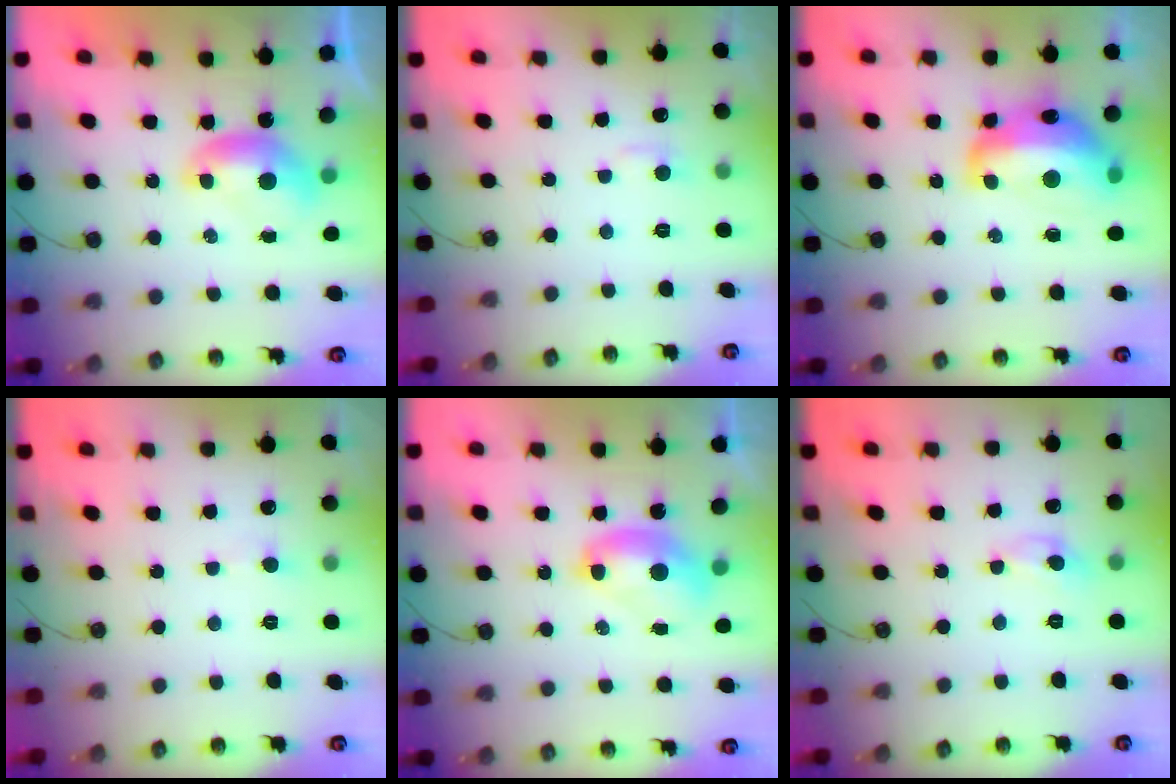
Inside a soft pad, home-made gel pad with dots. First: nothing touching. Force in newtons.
{"total": 1.5, "press": 1.3, "slide": 0.8}
{"total": 10.4, "press": 10.4, "slide": 1.3}
{"total": 1.3, "press": 1.1, "slide": 0.6}
{"total": 2.8, "press": 2.8, "slide": 0.1}
{"total": 0.9, "press": 0.8, "slide": 0.2}